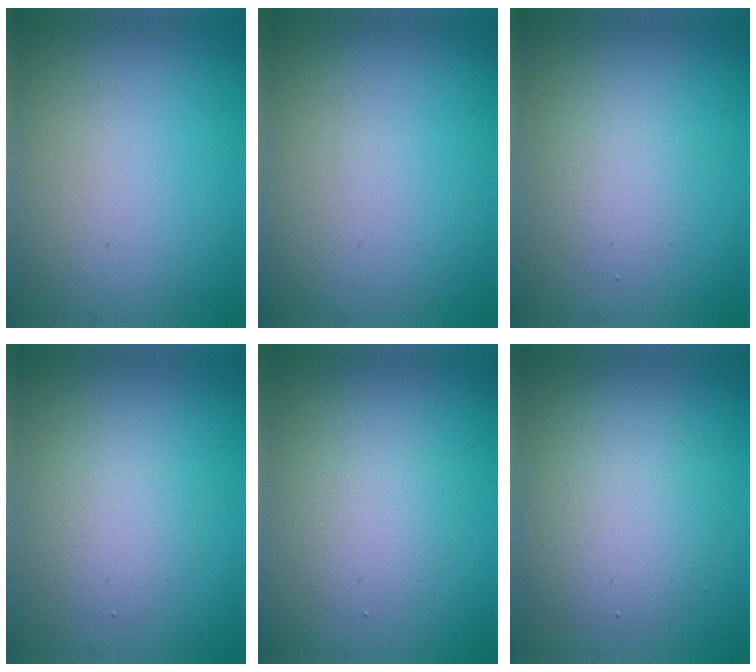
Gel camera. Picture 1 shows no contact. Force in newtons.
{"total": 0.0}
{"total": 1.9, "press": 1.9, "slide": 0.1}
{"total": 2.4, "press": 2.4, "slide": 0.2}
{"total": 2.4, "press": 2.4, "slide": 0.2}
{"total": 4.4, "press": 4.4, "slide": 0.3}